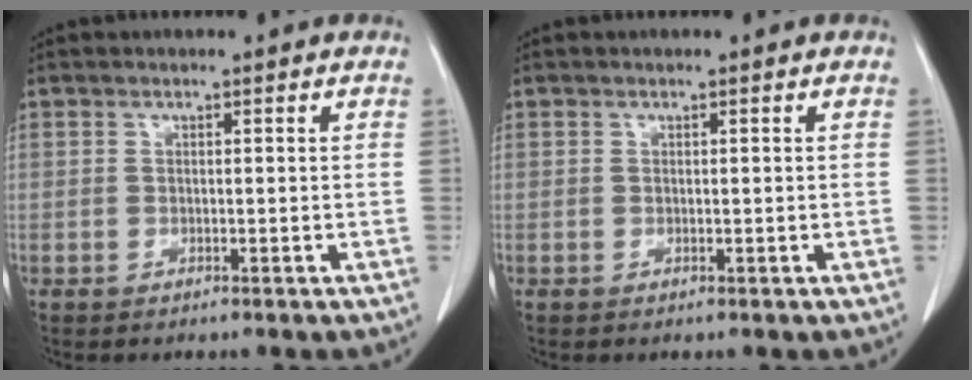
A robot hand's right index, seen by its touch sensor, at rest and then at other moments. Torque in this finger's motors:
{"motor_torque": [0.00, 0.00, 0.02, 0.00]}